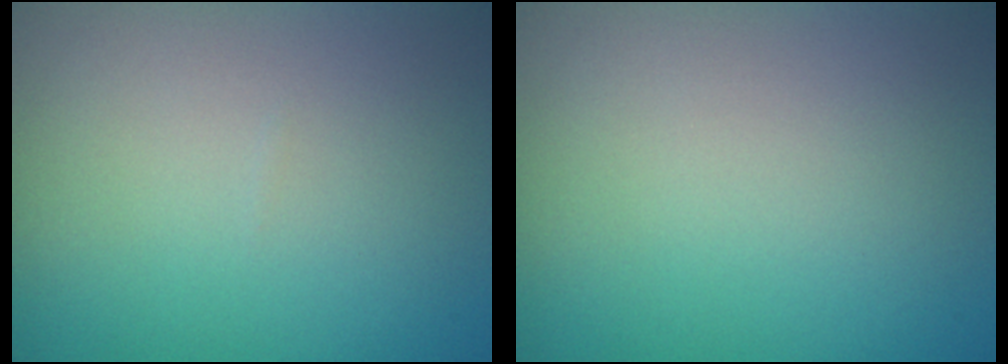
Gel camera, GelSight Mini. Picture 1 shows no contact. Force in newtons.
{"total": 0.0}